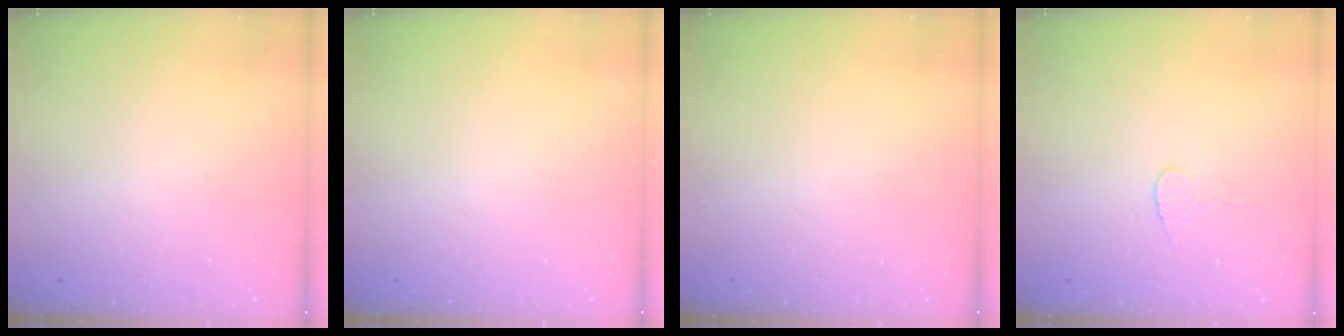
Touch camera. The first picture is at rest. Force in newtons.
{"total": 0.0}
{"total": 0.0}
{"total": 3.8, "press": 3.8, "slide": 0.4}